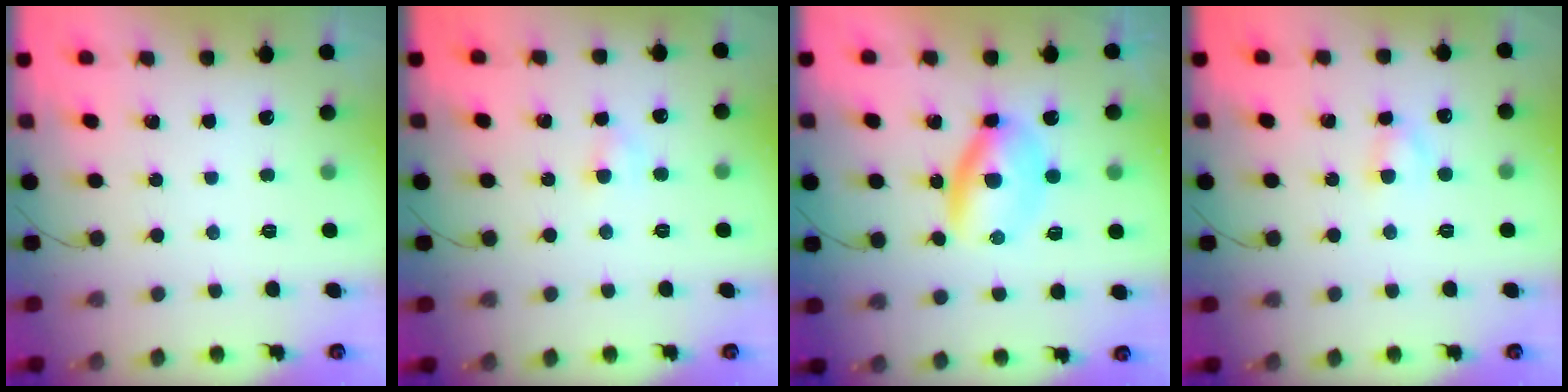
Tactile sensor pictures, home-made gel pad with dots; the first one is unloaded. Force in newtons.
{"total": 3.0, "press": 2.8, "slide": 1.0}
{"total": 6.5, "press": 6.4, "slide": 0.9}
{"total": 2.7, "press": 2.5, "slide": 1.0}